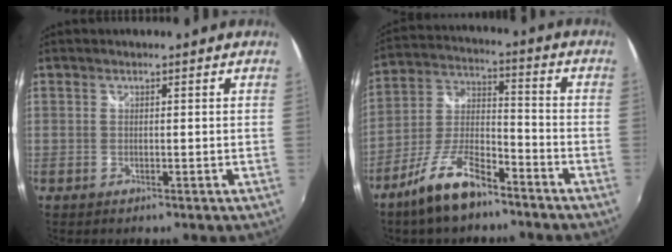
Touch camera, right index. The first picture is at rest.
{"total": 12.5, "force": [-8.8, 4.0, 7.8], "torque": [-0.169, 0.000, -0.165]}